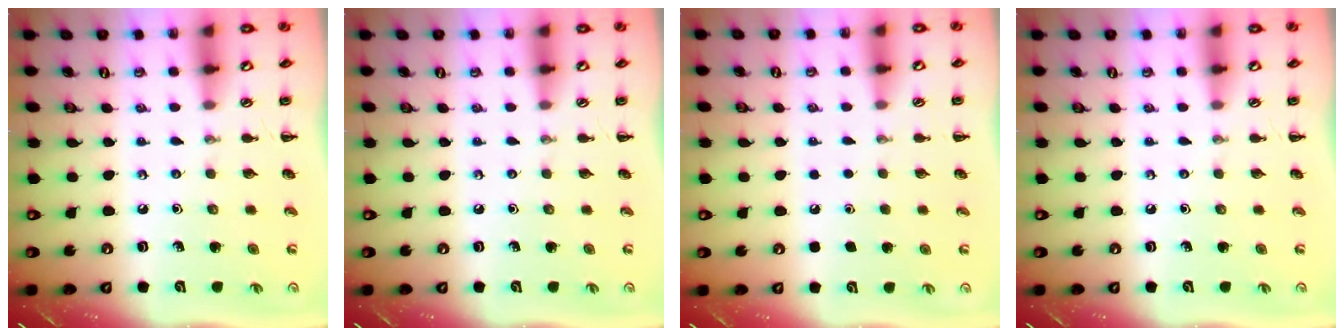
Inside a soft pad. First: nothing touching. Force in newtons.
{"total": 0.0}
{"total": 1.8, "press": 1.8, "slide": 0.1}
{"total": 0.0}